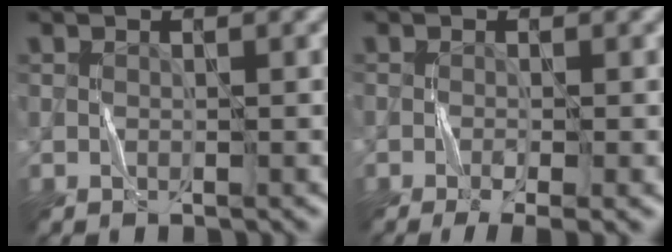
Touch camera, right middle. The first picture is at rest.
{"total": 3.2, "force": [-1.6, 0.6, 2.7], "torque": [-0.047, -0.004, -0.026]}